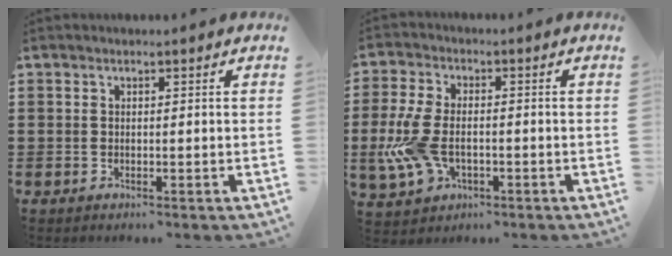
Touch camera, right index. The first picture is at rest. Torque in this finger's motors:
{"motor_torque": [0.77, -0.22, 0.55, 0.17]}